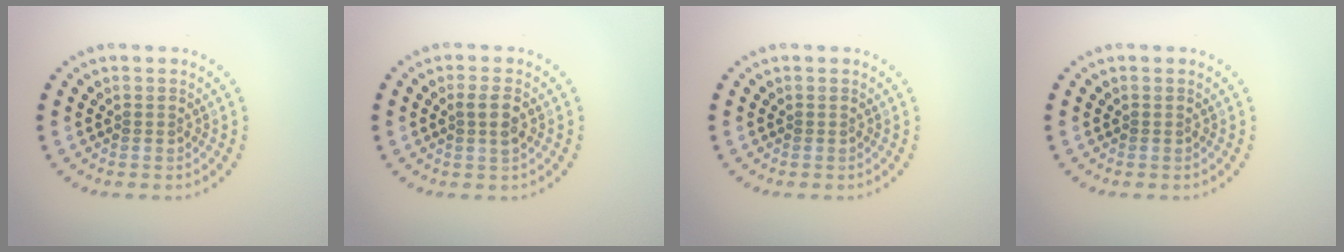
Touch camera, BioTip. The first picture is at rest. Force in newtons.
{"total": 1.8, "press": 1.6, "slide": 0.6}
{"total": 0.0}
{"total": 0.0}